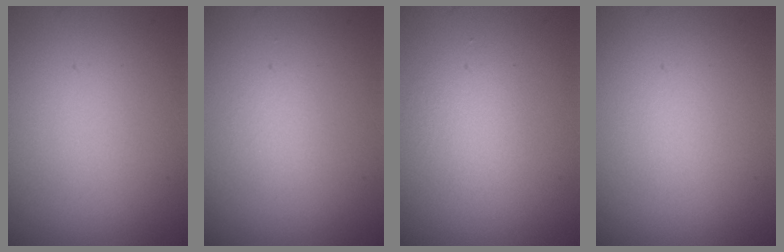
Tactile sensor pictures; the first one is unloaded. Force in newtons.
{"total": 0.6, "press": 0.6, "slide": 0.1}
{"total": 1.7, "press": 1.6, "slide": 0.1}
{"total": 0.0}